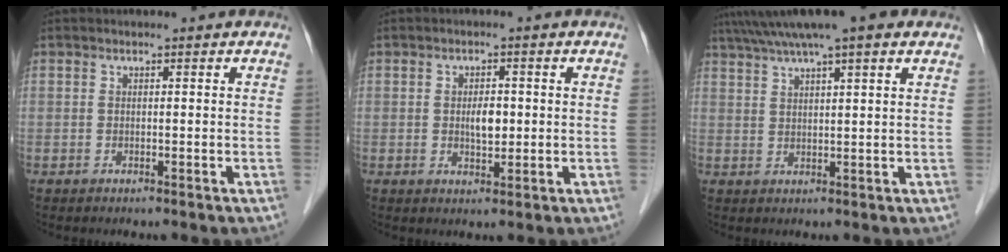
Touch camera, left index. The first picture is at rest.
{"total": 3.0, "force": [-0.1, 1.3, 2.6], "torque": [-0.047, 0.000, -0.001]}
{"total": 11.5, "force": [8.6, 1.0, 7.5], "torque": [-0.125, 0.045, 0.126]}